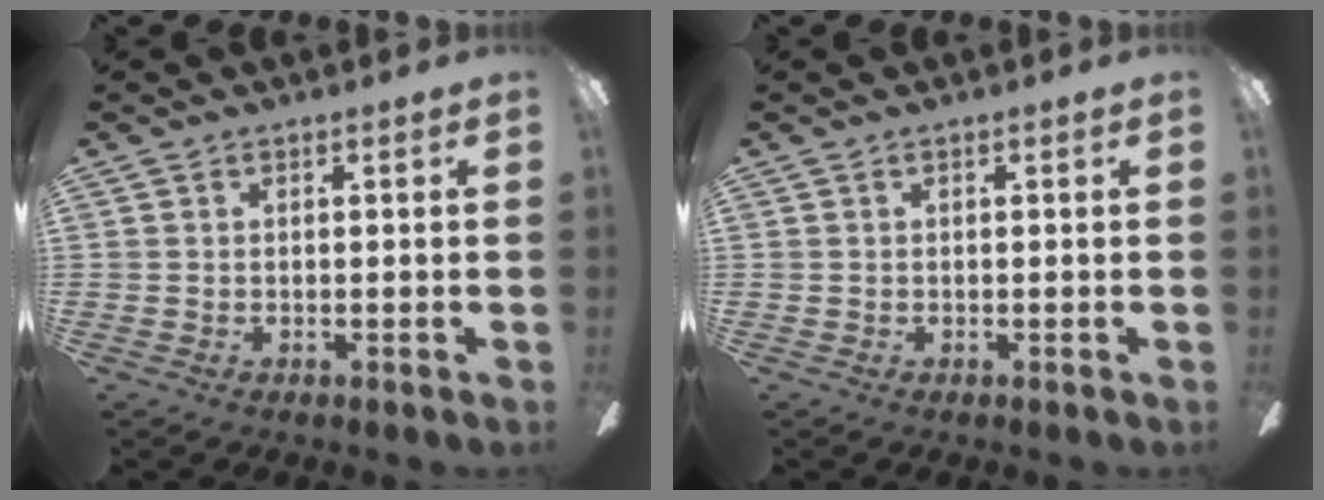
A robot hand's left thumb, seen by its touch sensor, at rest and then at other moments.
{"total": 0.0}